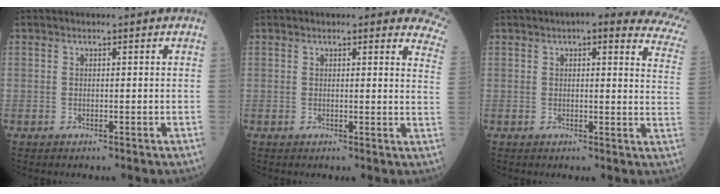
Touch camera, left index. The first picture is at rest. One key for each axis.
{"total": 10.8, "fx": 9.6, "fy": 2.5, "fz": 4.2, "tx": -0.011, "ty": -0.024, "tz": 0.071}
{"total": 16.3, "fx": 13.2, "fy": 3.4, "fz": 8.9, "tx": -0.085, "ty": -0.016, "tz": 0.120}